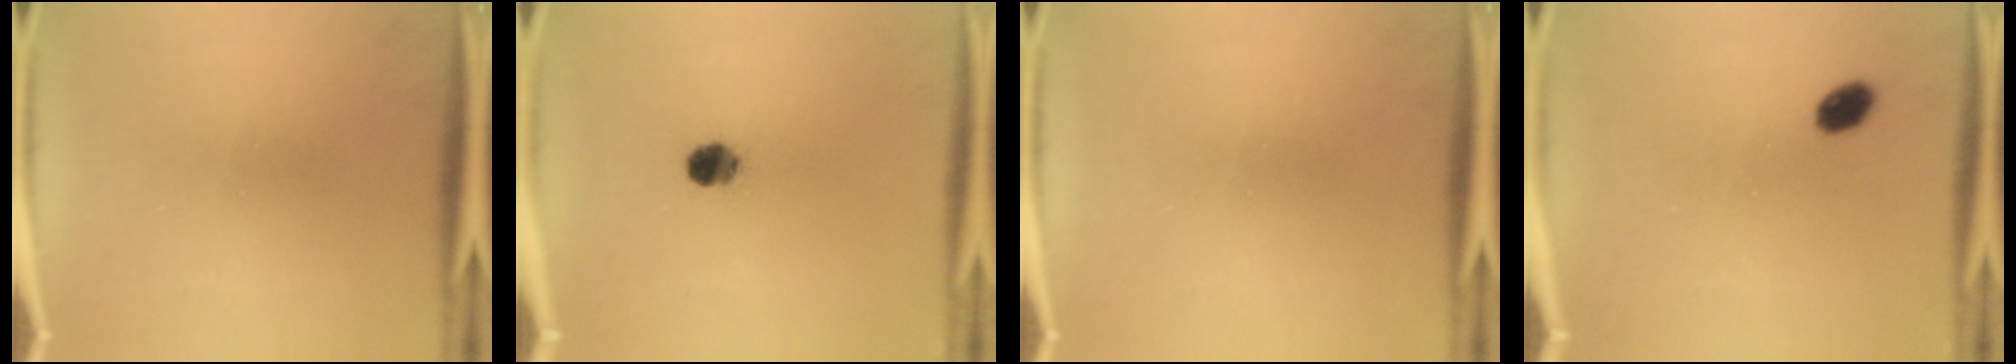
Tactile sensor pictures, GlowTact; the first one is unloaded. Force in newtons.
{"total": 4.9}
{"total": 0.0}
{"total": 3.5}